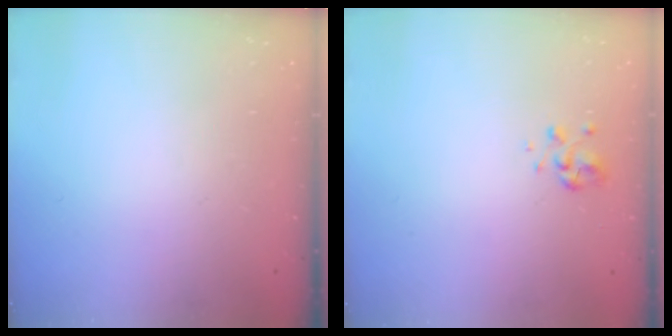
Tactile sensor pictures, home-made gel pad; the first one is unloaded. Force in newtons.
{"total": 4.3, "press": 4.2, "slide": 0.7}